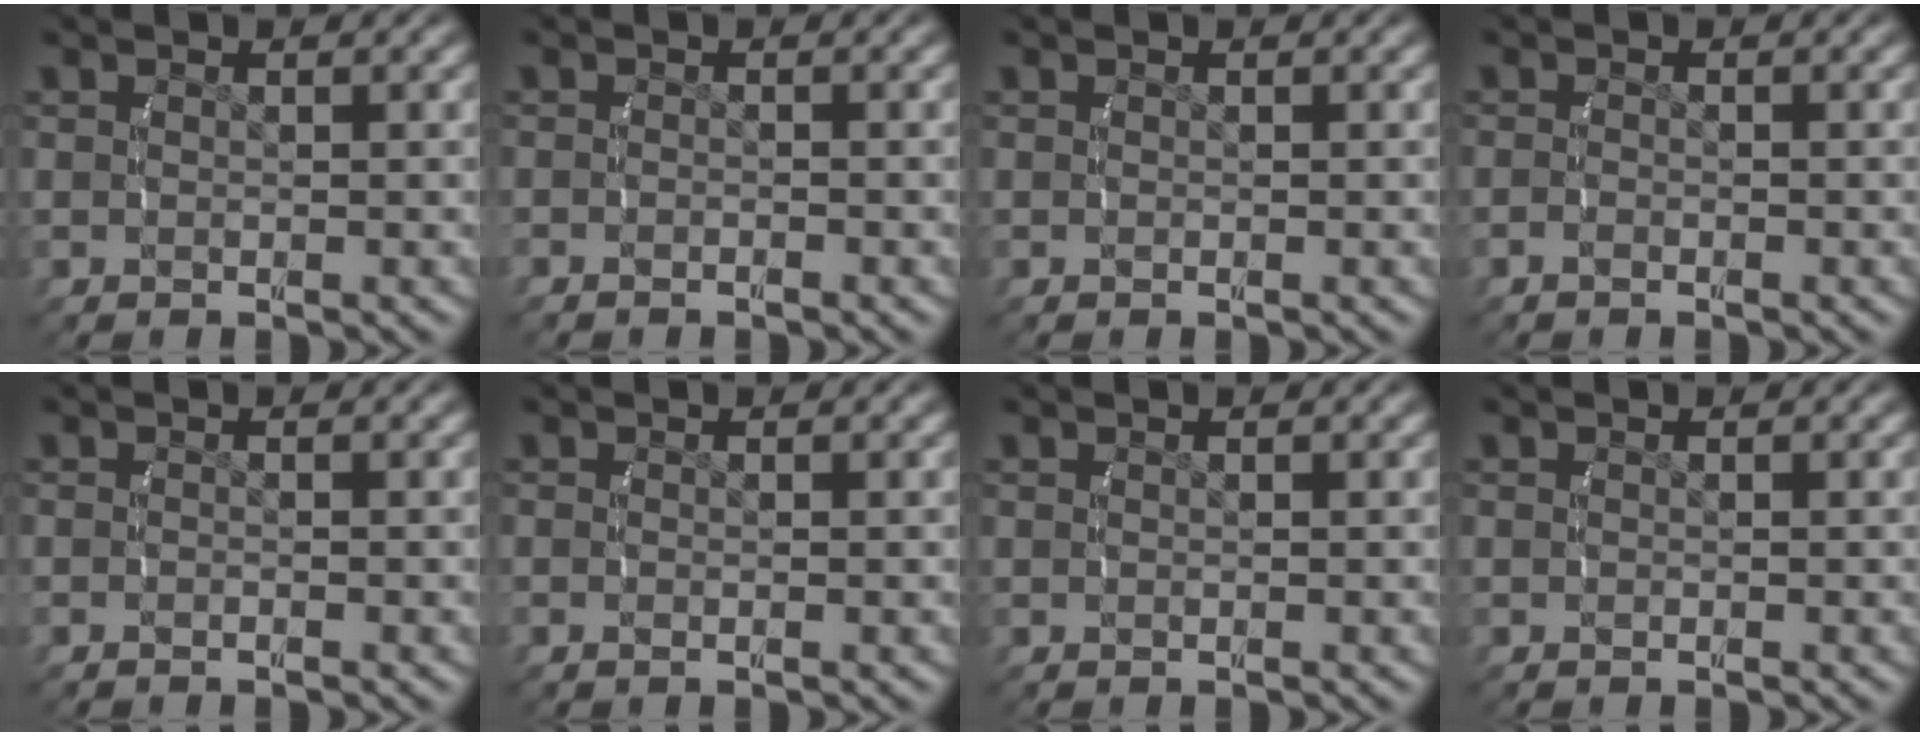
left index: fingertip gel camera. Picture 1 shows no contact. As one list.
[{"total": 1.2, "force": [-0.9, 0.6, 0.4], "torque": [-0.017, -0.003, -0.019]}, {"total": 0.0}, {"total": 1.0, "force": [-1.0, 0.0, 0.4], "torque": [-0.014, -0.005, -0.018]}, {"total": 0.8, "force": [-0.7, 0.4, 0.2], "torque": [-0.012, -0.003, -0.013]}, {"total": 1.0, "force": [-0.5, 0.7, 0.5], "torque": [-0.020, -0.004, -0.008]}, {"total": 0.0}, {"total": 0.0}]